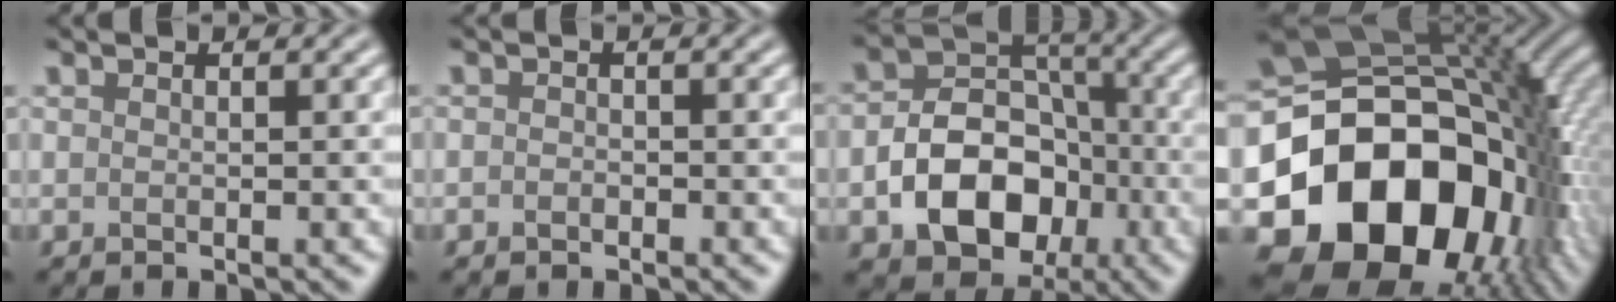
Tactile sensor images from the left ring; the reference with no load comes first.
{"total": 0.7, "force": [-0.4, 0.5, 0.2], "torque": [-0.003, -0.003, -0.008]}
{"total": 8.4, "force": [-2.8, 6.1, 5.1], "torque": [-0.077, -0.005, -0.048]}
{"total": 19.6, "force": [-5.0, 13.9, 12.9], "torque": [-0.227, -0.026, -0.071]}